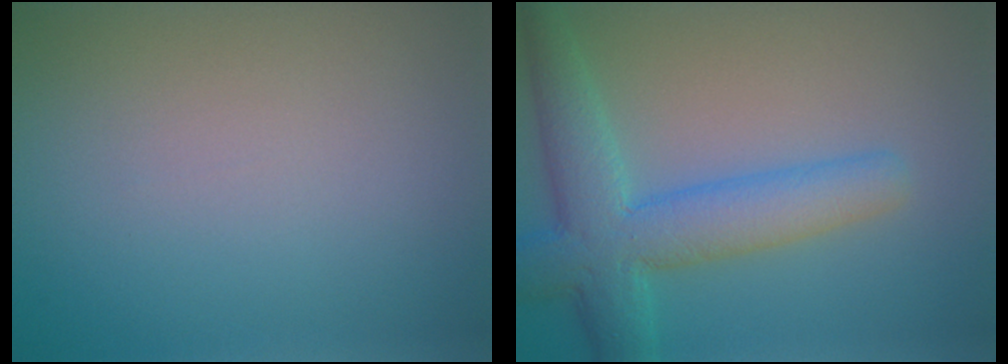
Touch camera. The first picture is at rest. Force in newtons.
{"total": 6.7, "press": 6.7, "slide": 0.2}